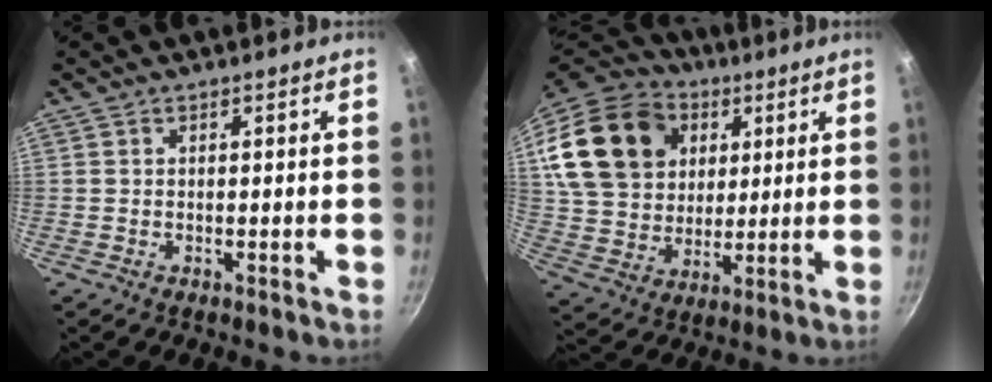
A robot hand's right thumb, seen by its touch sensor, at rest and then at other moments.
{"total": 24.7, "force": [8.3, 19.1, 13.3], "torque": [-0.251, 0.015, 0.157]}